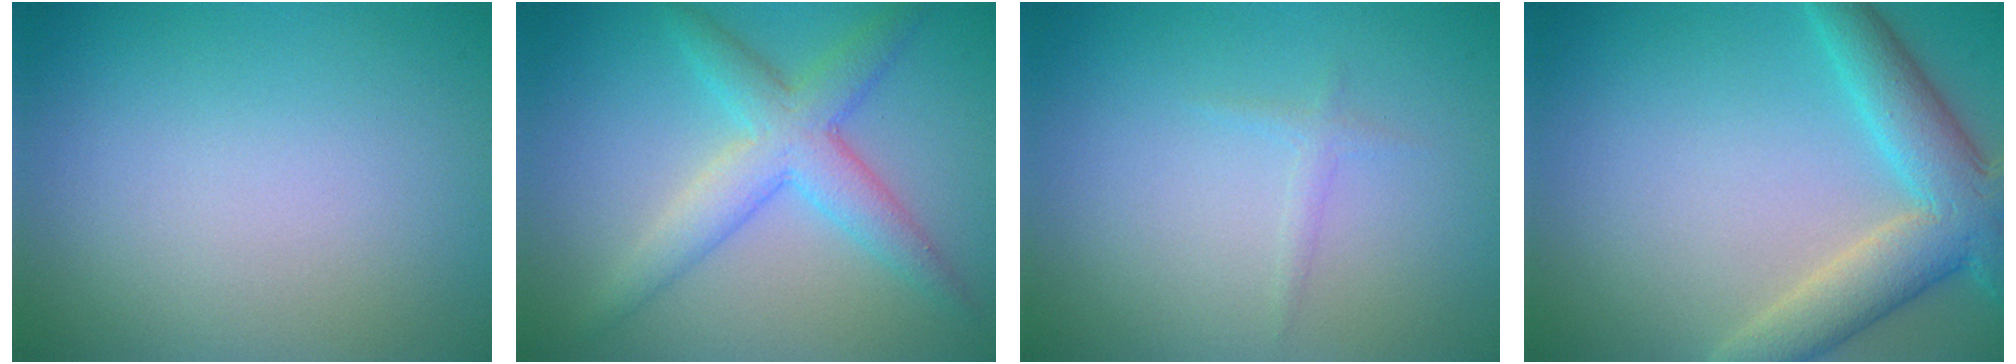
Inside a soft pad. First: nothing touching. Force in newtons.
{"total": 4.7, "press": 4.7, "slide": 0.1}
{"total": 0.8, "press": 0.8, "slide": 0.0}
{"total": 6.5, "press": 6.5, "slide": 0.4}